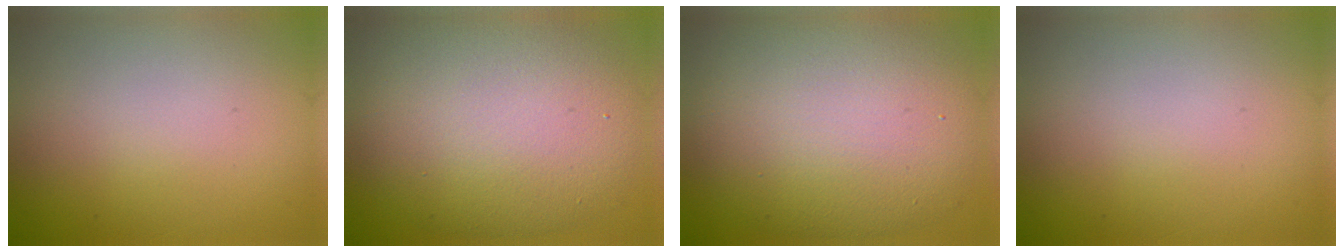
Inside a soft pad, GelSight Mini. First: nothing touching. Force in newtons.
{"total": 10.0, "press": 10.0, "slide": 0.1}
{"total": 10.8, "press": 10.7, "slide": 0.6}
{"total": 0.0}